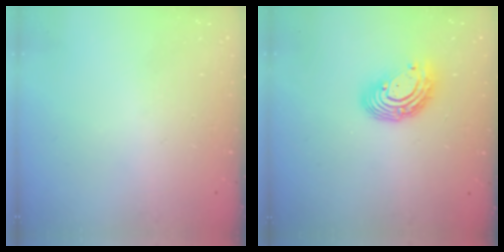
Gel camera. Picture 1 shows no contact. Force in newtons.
{"total": 9.8, "press": 9.7, "slide": 0.9}